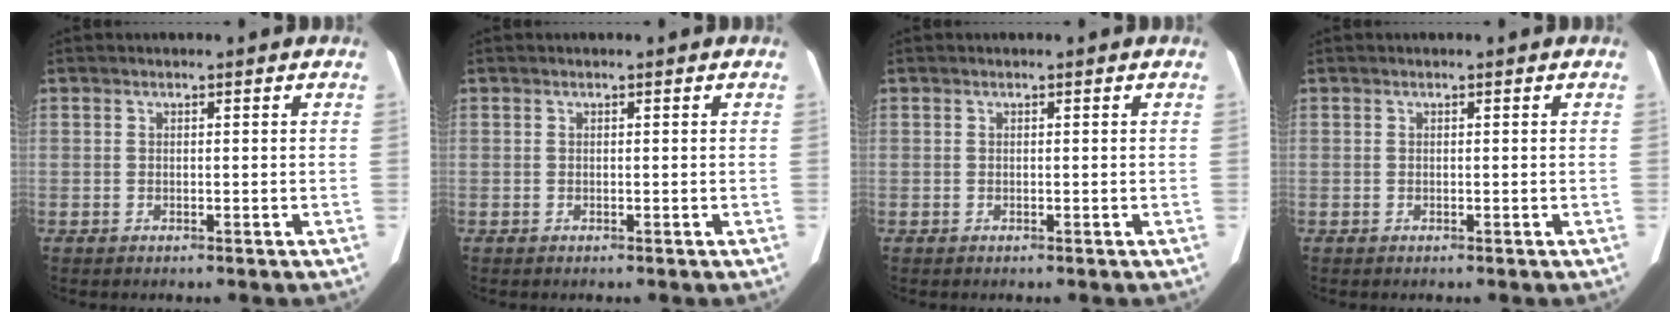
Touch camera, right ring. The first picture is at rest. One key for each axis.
{"total": 0.0}
{"total": 0.0}
{"total": 0.0}